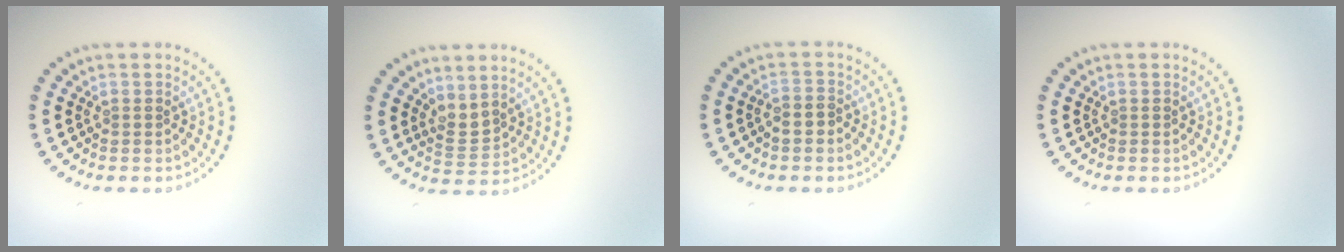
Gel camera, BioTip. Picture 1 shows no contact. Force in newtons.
{"total": 1.9, "press": 1.4, "slide": 1.2}
{"total": 1.5, "press": 1.3, "slide": 0.7}
{"total": 0.0}